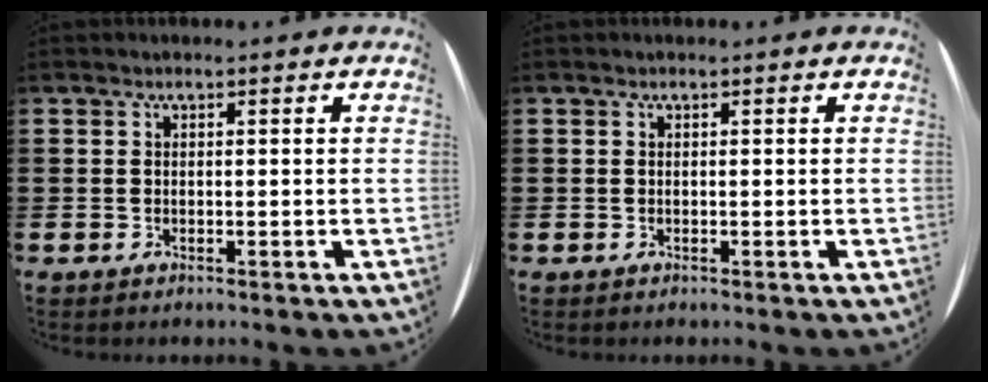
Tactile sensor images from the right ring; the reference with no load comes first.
{"total": 0.0}